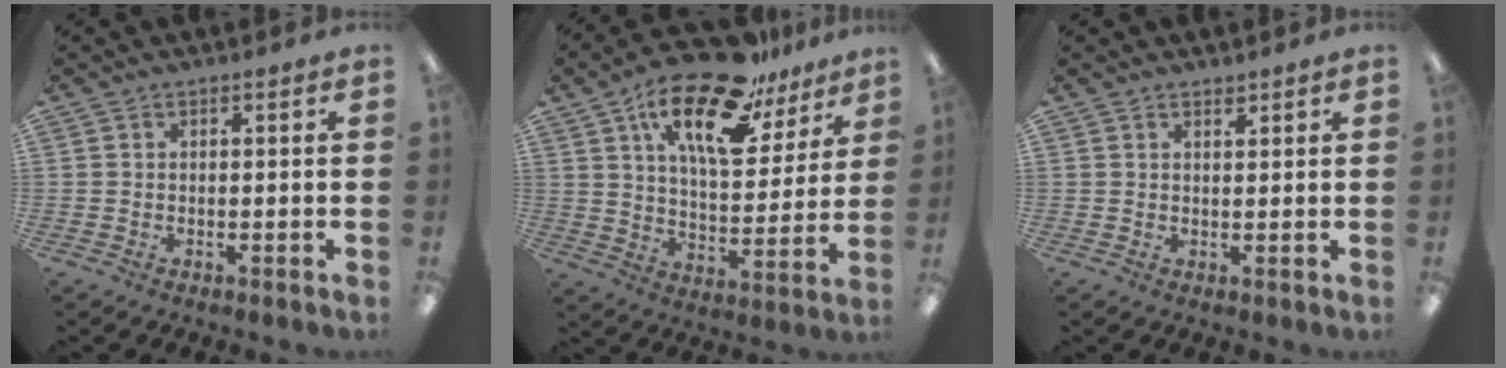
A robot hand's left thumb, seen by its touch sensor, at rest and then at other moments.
{"total": 21.7, "force": [13.7, 8.8, 14.3], "torque": [-0.232, -0.072, 0.231]}
{"total": 1.4, "force": [1.3, 0.3, 0.4], "torque": [-0.009, -0.003, 0.025]}